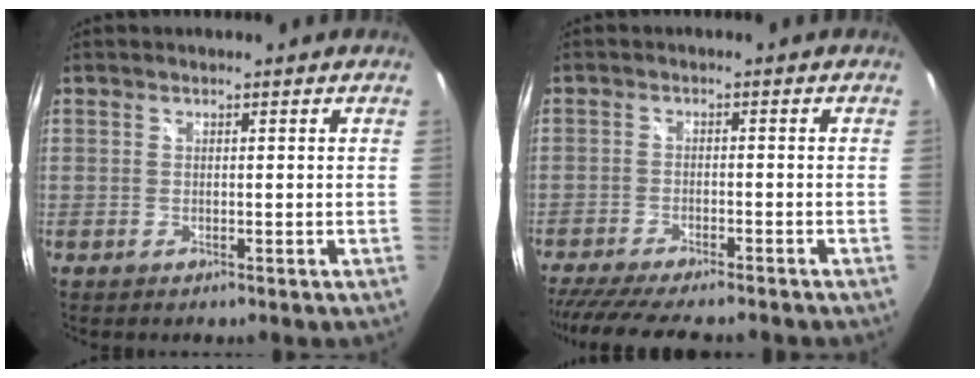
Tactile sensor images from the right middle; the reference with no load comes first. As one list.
[{"total": 13.2, "force": [-11.4, 2.2, 6.3], "torque": [-0.138, -0.028, -0.180]}]